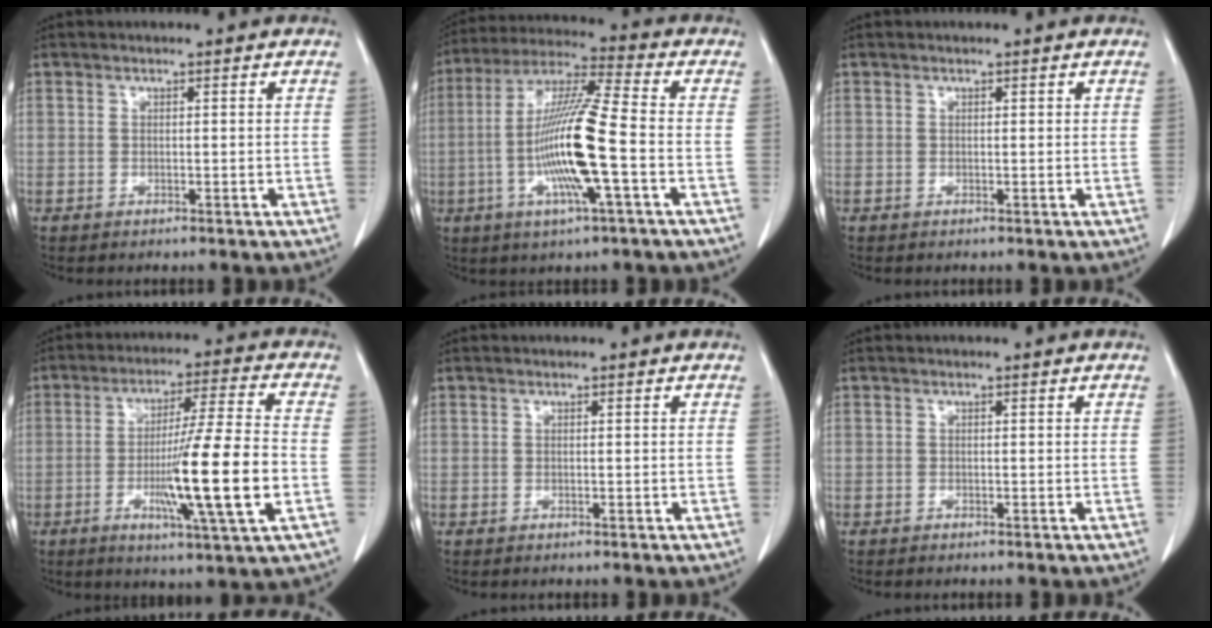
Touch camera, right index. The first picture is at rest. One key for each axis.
{"total": 14.7, "fx": -3.1, "fy": 0.2, "fz": 14.4, "tx": -0.287, "ty": -0.005, "tz": -0.065}
{"total": 0.0}
{"total": 15.0, "fx": -3.4, "fy": -0.6, "fz": 14.6, "tx": -0.248, "ty": -0.016, "tz": -0.061}
{"total": 0.0}
{"total": 0.0}